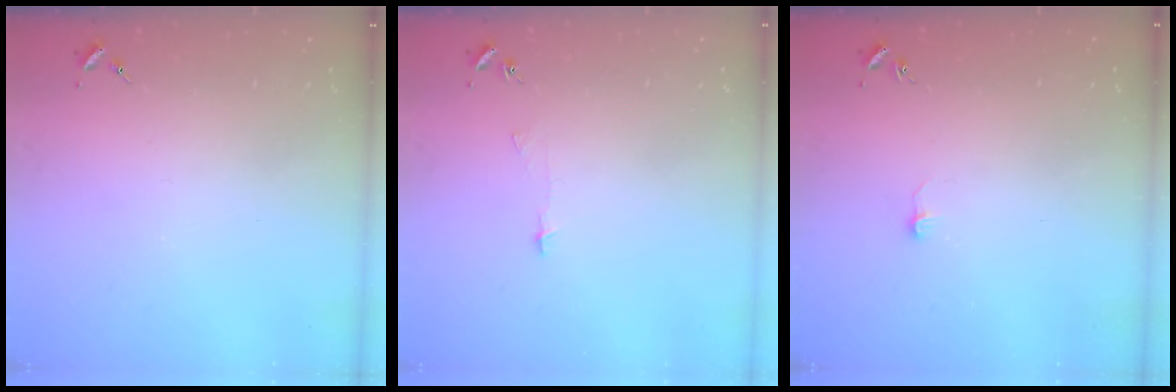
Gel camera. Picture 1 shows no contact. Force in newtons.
{"total": 3.3, "press": 3.3, "slide": 0.2}
{"total": 4.2, "press": 4.2, "slide": 0.5}